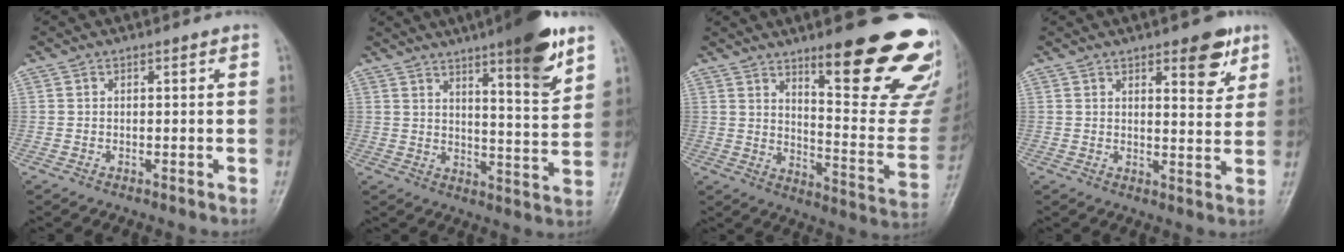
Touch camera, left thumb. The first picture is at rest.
{"total": 13.9, "force": [8.6, 2.3, 10.6], "torque": [-0.136, -0.051, 0.125]}
{"total": 24.5, "force": [15.5, 5.6, 18.1], "torque": [-0.201, -0.103, 0.219]}
{"total": 7.5, "force": [4.2, 2.9, 5.6], "torque": [-0.053, -0.023, 0.051]}